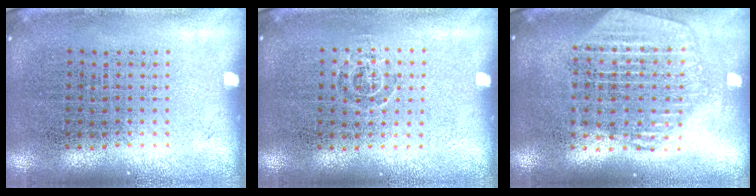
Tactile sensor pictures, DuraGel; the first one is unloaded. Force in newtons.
{"total": 0.7, "press": 0.6, "slide": 0.5}
{"total": 2.2, "press": 1.9, "slide": 1.1}